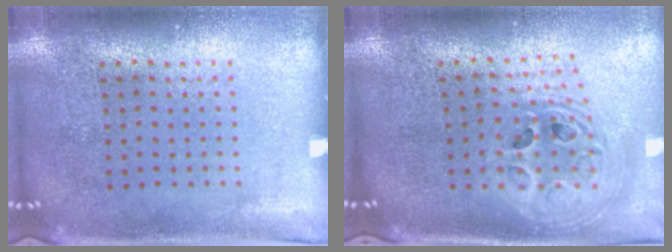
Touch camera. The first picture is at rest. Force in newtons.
{"total": 2.3, "press": 1.8, "slide": 1.5}